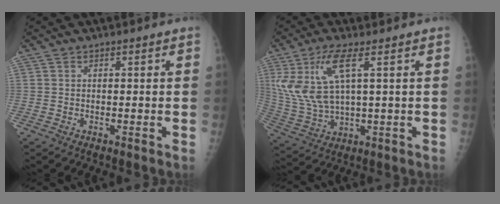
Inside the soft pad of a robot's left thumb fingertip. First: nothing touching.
{"total": 12.3, "force": [4.2, 4.5, 10.7], "torque": [-0.242, -0.008, 0.095]}